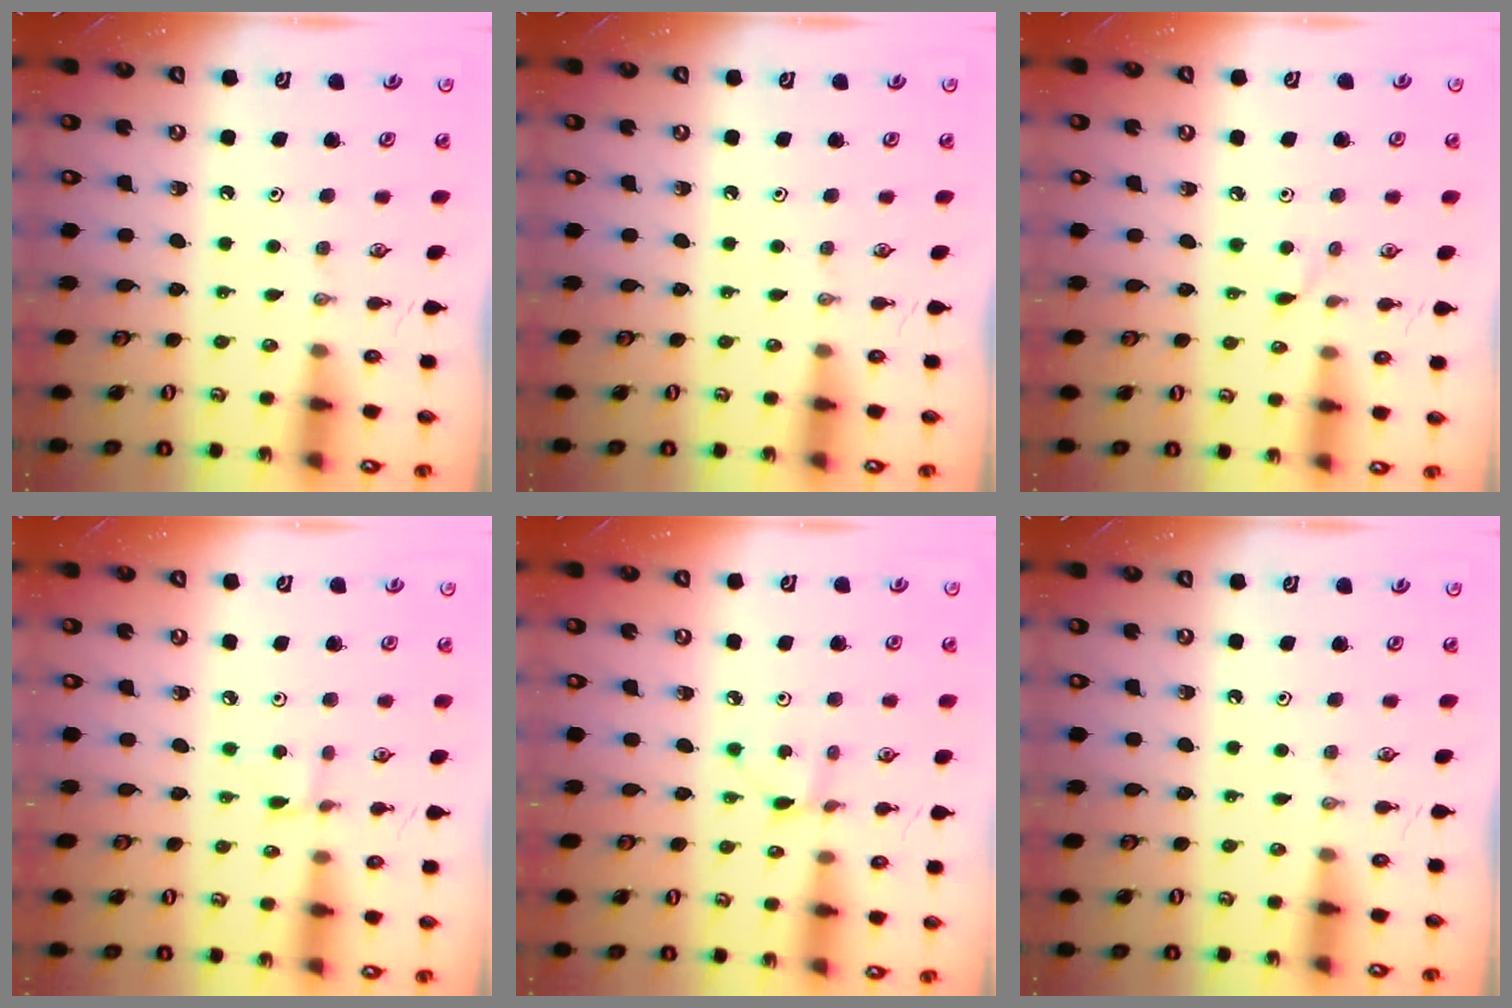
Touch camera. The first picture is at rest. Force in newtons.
{"total": 0.0}
{"total": 3.3, "press": 3.2, "slide": 0.3}
{"total": 1.2, "press": 1.2, "slide": 0.1}
{"total": 2.2, "press": 2.1, "slide": 0.3}
{"total": 0.0}